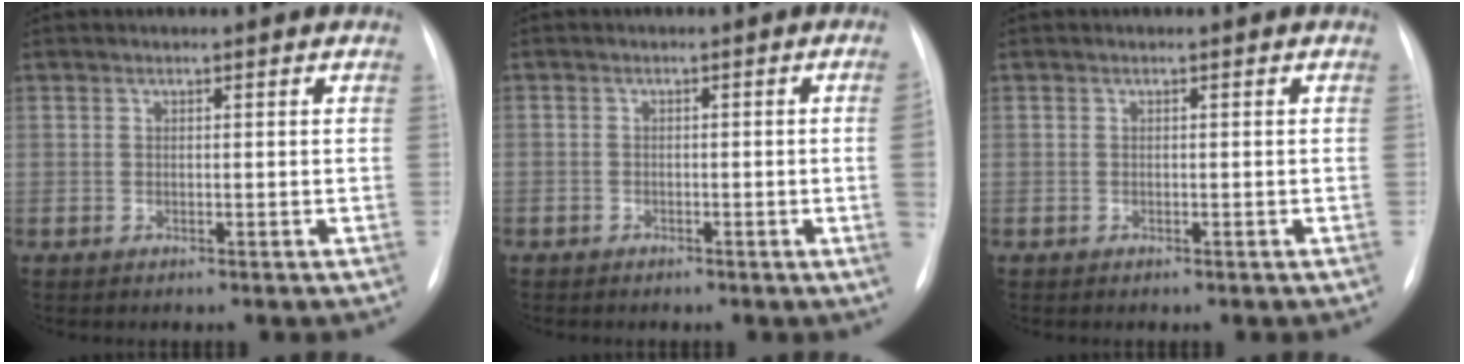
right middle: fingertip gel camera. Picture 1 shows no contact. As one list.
[{"total": 2.2, "force": [-0.7, -0.4, 2.1], "torque": [-0.026, 0.001, -0.015]}, {"total": 0.0}]